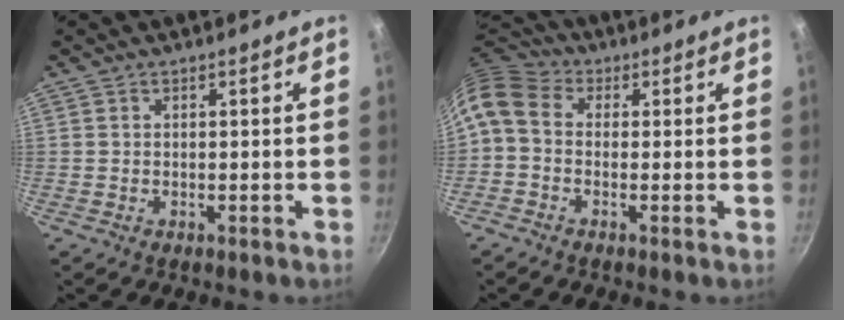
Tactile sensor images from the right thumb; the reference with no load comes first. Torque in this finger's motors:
{"motor_torque": [2.18, 2.31, 0.70, -0.48, 0.39]}